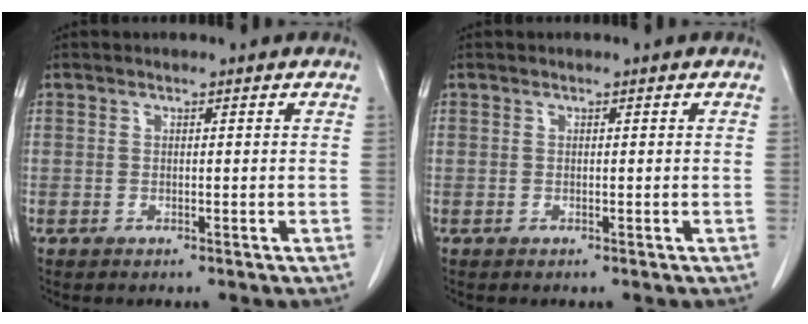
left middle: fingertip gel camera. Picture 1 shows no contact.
{"total": 0.0}